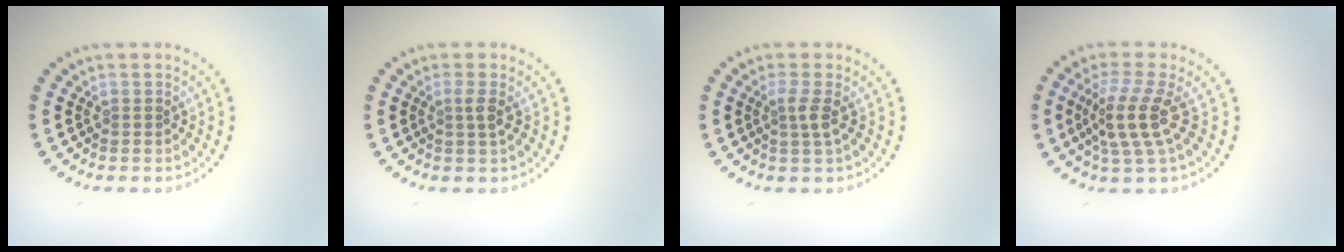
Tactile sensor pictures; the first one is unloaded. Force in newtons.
{"total": 1.3, "press": 0.9, "slide": 0.9}
{"total": 1.8, "press": 1.3, "slide": 1.2}
{"total": 3.8, "press": 2.9, "slide": 2.4}